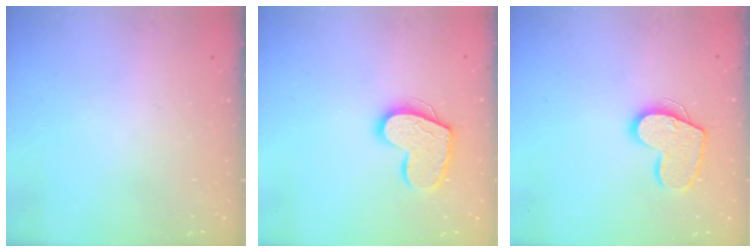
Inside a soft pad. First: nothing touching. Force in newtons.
{"total": 14.6, "press": 14.6, "slide": 1.1}
{"total": 13.9, "press": 13.8, "slide": 1.1}